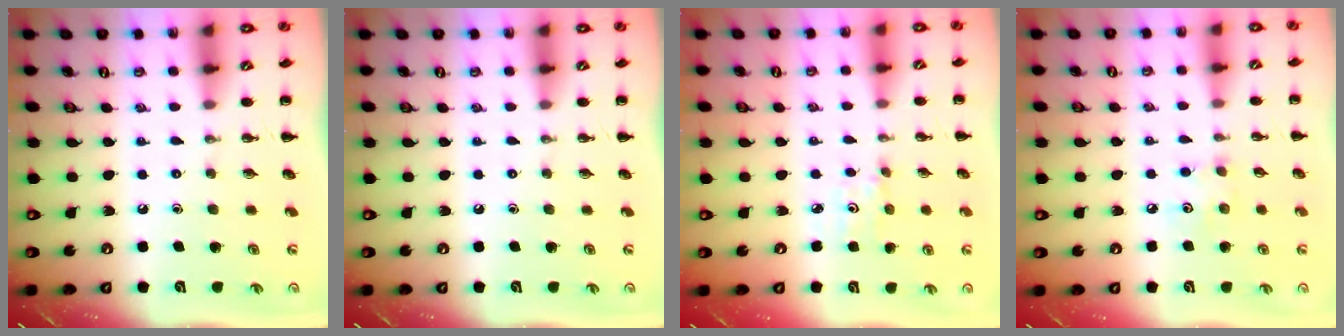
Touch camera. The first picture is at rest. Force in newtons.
{"total": 0.0}
{"total": 3.5, "press": 3.4, "slide": 0.9}
{"total": 3.7, "press": 3.7, "slide": 0.6}